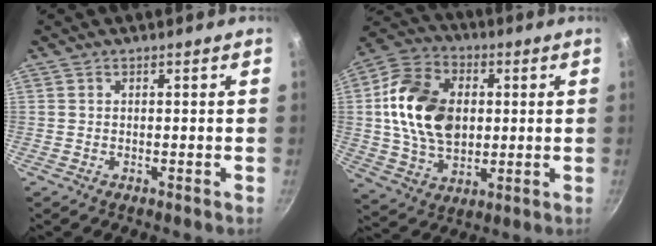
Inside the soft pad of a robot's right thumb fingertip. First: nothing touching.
{"total": 18.6, "force": [2.0, 13.1, 13.1], "torque": [-0.214, 0.005, 0.032]}